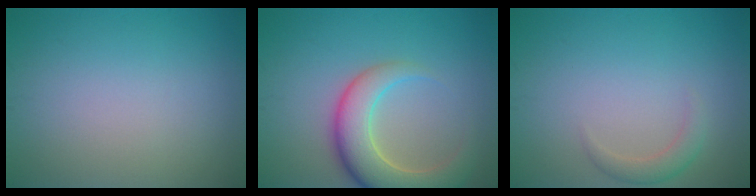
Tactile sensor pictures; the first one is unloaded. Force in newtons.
{"total": 6.8, "press": 6.8, "slide": 0.5}
{"total": 1.7, "press": 1.7, "slide": 0.1}